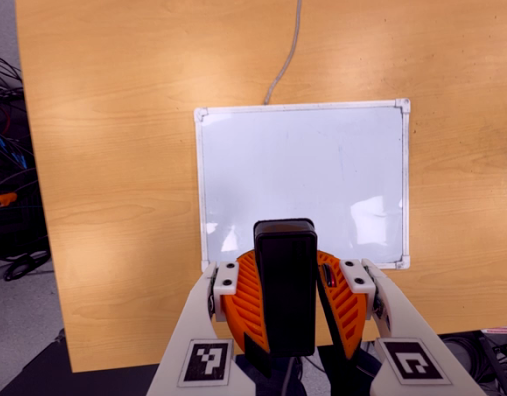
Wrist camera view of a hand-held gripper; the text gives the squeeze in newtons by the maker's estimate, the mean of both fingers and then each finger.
{"total": 10.0, "left": 9.6, "right": 10.4}